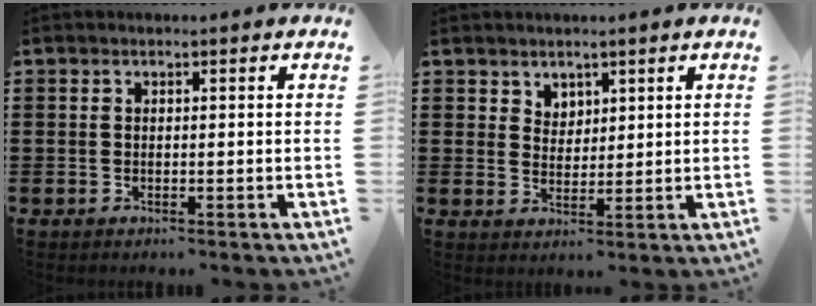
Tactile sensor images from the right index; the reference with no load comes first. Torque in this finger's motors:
{"motor_torque": [-0.03, 0.03, 0.01, 0.00]}